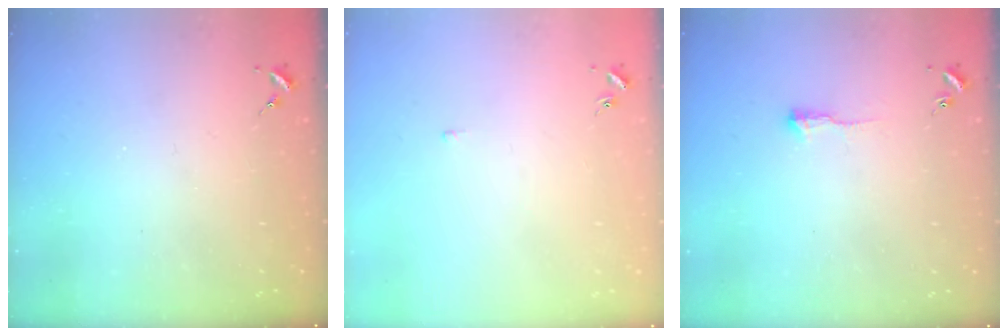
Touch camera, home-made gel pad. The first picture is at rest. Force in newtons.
{"total": 1.8, "press": 1.8, "slide": 0.5}
{"total": 5.1, "press": 5.0, "slide": 0.9}